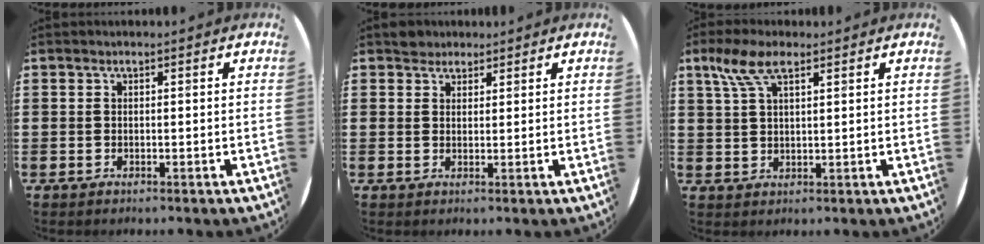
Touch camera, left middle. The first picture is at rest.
{"total": 2.1, "force": [1.9, 0.9, -0.2], "torque": [0.008, 0.003, 0.037]}
{"total": 5.9, "force": [3.3, 2.3, 4.2], "torque": [-0.092, 0.009, 0.059]}